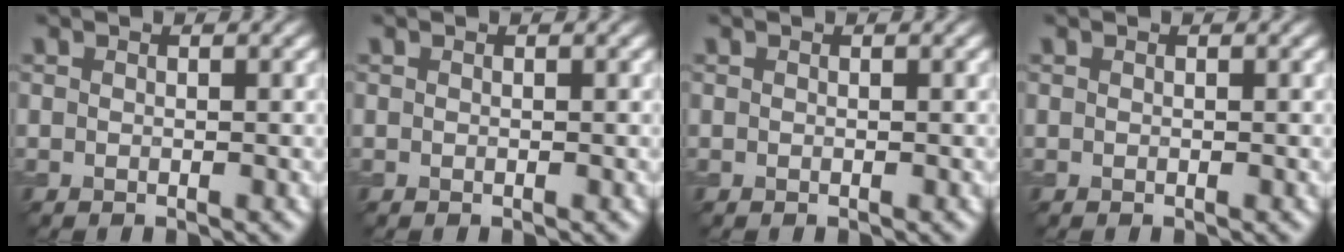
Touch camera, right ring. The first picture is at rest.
{"total": 0.0}
{"total": 0.0}
{"total": 0.0}